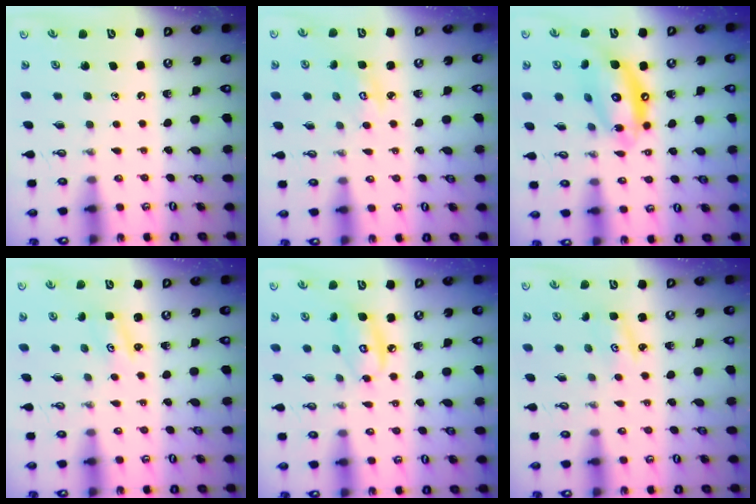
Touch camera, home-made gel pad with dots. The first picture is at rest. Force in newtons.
{"total": 2.9, "press": 2.9, "slide": 0.1}
{"total": 15.9, "press": 15.8, "slide": 1.4}
{"total": 1.4, "press": 1.4, "slide": 0.2}
{"total": 8.2, "press": 8.2, "slide": 0.6}
{"total": 2.3, "press": 2.3, "slide": 0.3}